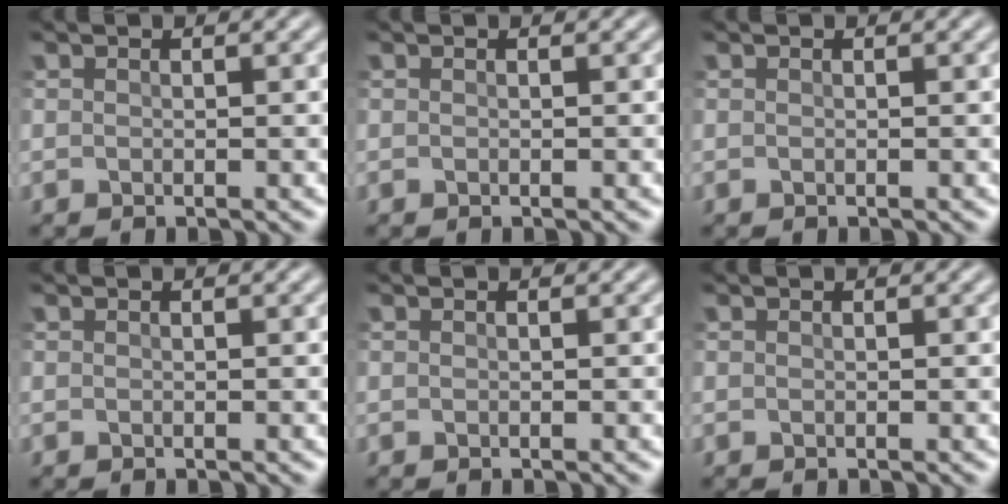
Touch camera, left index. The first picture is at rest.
{"total": 0.0}
{"total": 0.0}
{"total": 0.0}
{"total": 0.0}
{"total": 0.0}